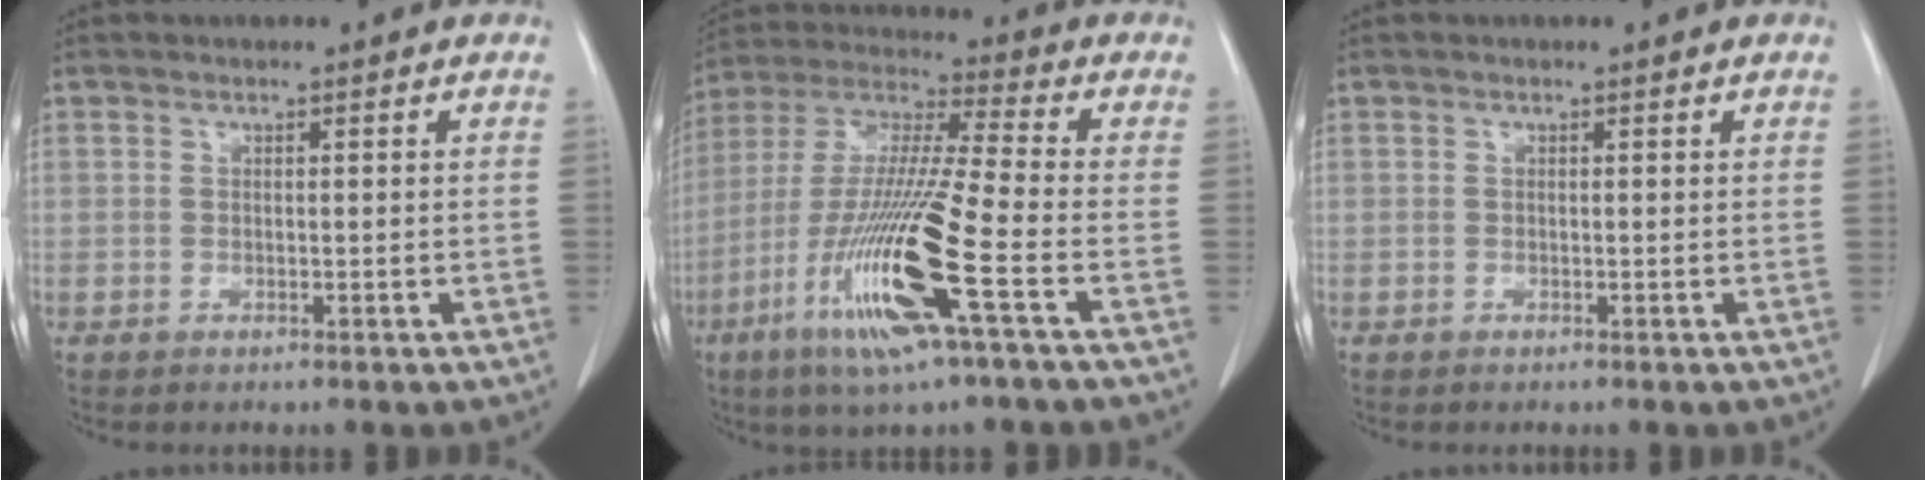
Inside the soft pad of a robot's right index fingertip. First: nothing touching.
{"total": 17.8, "force": [-6.9, -0.1, 16.4], "torque": [-0.349, -0.027, -0.136]}
{"total": 0.0}